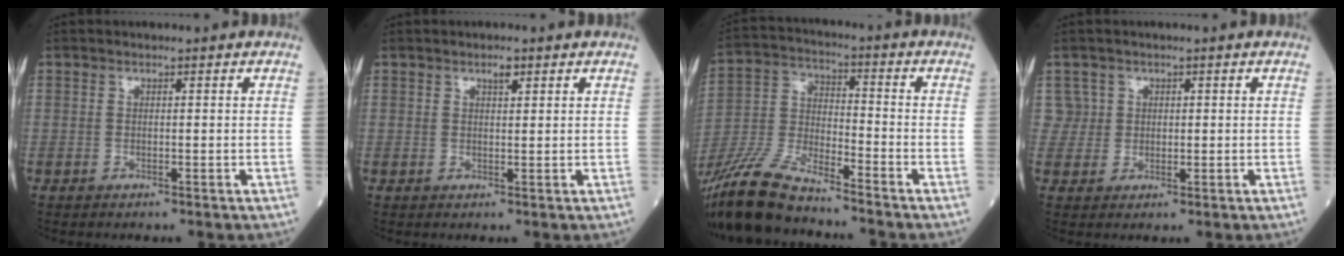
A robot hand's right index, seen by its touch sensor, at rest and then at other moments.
{"total": 2.0, "force": [1.1, 0.7, 1.4], "torque": [-0.032, 0.001, 0.022]}
{"total": 16.5, "force": [-13.9, 3.1, 8.3], "torque": [-0.190, -0.025, -0.266]}
{"total": 3.5, "force": [1.2, 3.3, 0.0], "torque": [0.011, 0.010, 0.024]}